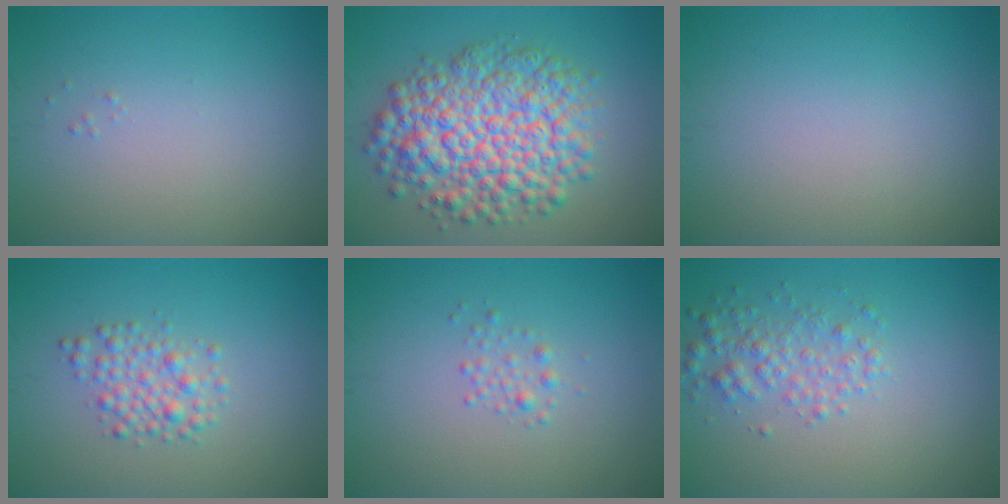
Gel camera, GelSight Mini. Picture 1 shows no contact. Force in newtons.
{"total": 9.5, "press": 9.5, "slide": 0.3}
{"total": 0.0}
{"total": 2.6, "press": 2.6, "slide": 0.0}
{"total": 1.1, "press": 1.1, "slide": 0.0}
{"total": 2.6, "press": 2.6, "slide": 0.0}